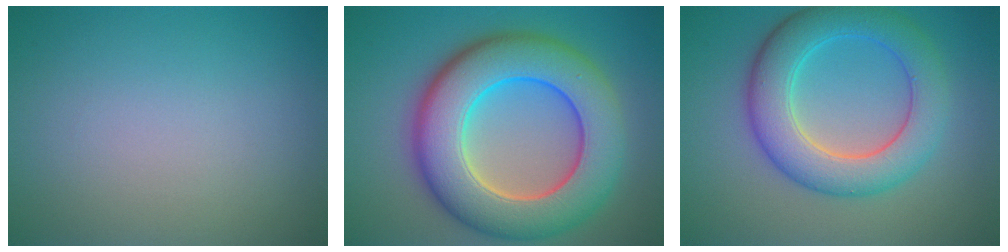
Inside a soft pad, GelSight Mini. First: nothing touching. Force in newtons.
{"total": 11.8, "press": 11.8, "slide": 0.7}
{"total": 7.1, "press": 7.1, "slide": 0.1}